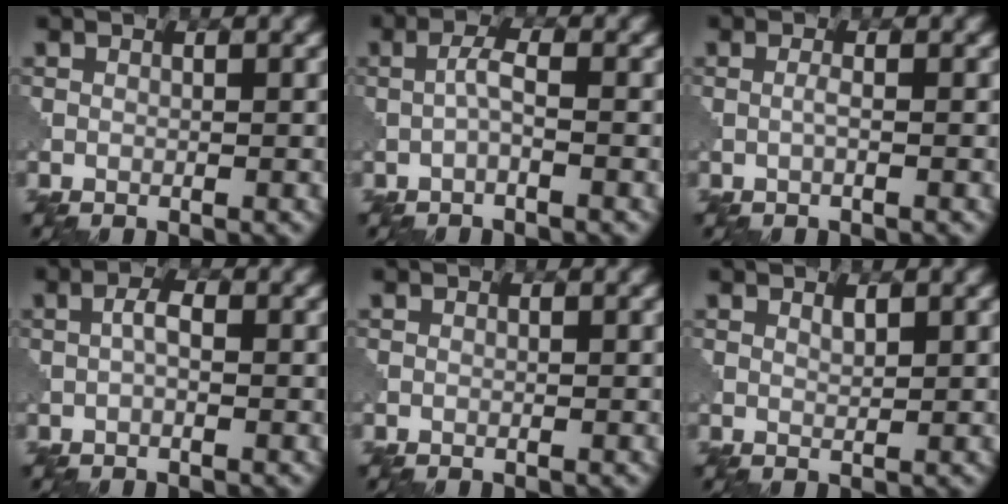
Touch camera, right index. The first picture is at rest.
{"total": 1.7, "force": [-0.5, 0.3, 1.6], "torque": [-0.034, 0.008, -0.014]}
{"total": 0.8, "force": [-0.2, 0.0, 0.8], "torque": [-0.016, 0.002, -0.007]}
{"total": 1.6, "force": [-0.1, 0.6, 1.5], "torque": [-0.031, 0.006, -0.006]}
{"total": 0.0}
{"total": 0.9, "force": [0.7, 0.2, 0.5], "torque": [-0.013, -0.002, 0.013]}